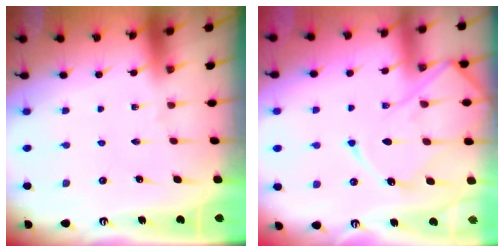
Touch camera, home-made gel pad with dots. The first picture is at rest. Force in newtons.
{"total": 13.8, "press": 13.7, "slide": 1.3}